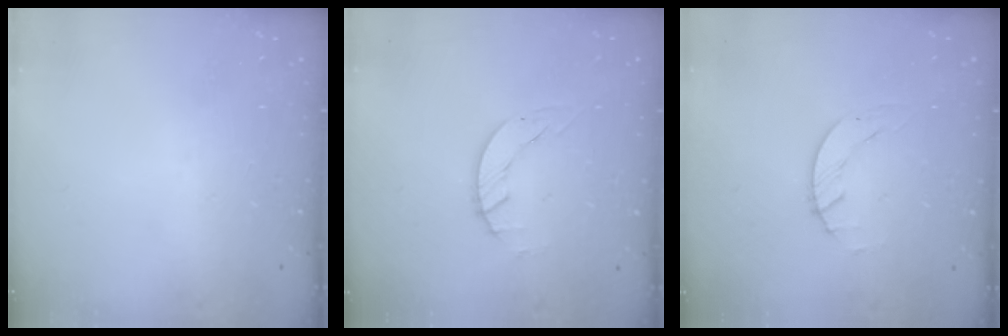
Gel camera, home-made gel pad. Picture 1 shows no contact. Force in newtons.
{"total": 1.5, "press": 1.4, "slide": 0.3}
{"total": 0.8, "press": 0.8, "slide": 0.2}